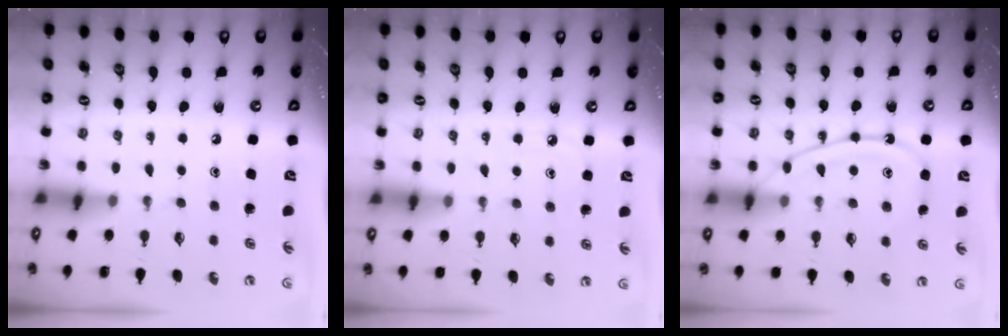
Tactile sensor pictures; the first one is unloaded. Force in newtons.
{"total": 3.7, "press": 3.7, "slide": 0.6}
{"total": 10.9, "press": 10.9, "slide": 1.4}